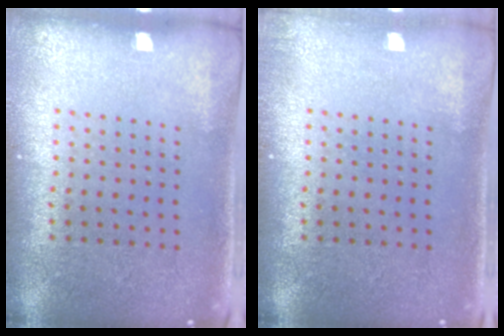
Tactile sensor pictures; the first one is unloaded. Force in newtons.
{"total": 0.7, "press": 0.7, "slide": 0.2}